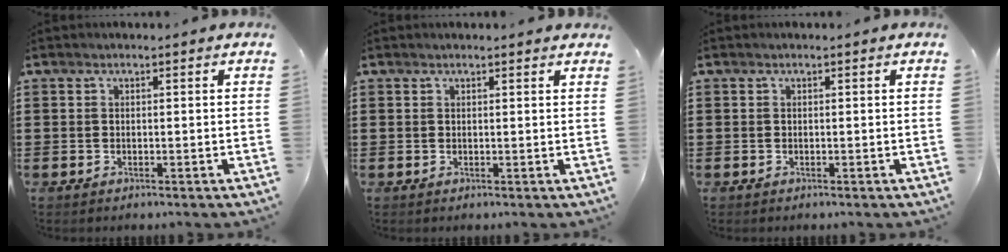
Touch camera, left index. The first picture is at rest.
{"total": 0.8, "force": [0.7, 0.0, 0.3], "torque": [-0.008, -0.001, 0.015]}
{"total": 0.0}